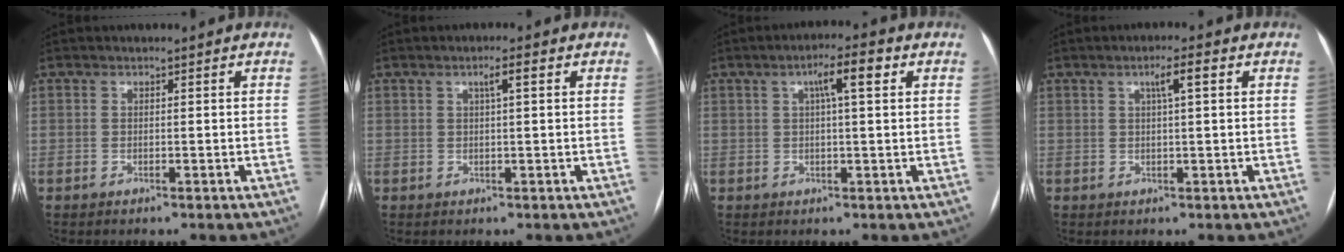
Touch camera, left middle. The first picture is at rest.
{"total": 2.0, "force": [0.7, 0.0, 1.9], "torque": [-0.033, 0.005, 0.012]}
{"total": 5.1, "force": [1.7, 0.5, 4.8], "torque": [-0.080, 0.013, 0.026]}
{"total": 3.0, "force": [1.0, 0.1, 2.8], "torque": [-0.047, 0.007, 0.017]}